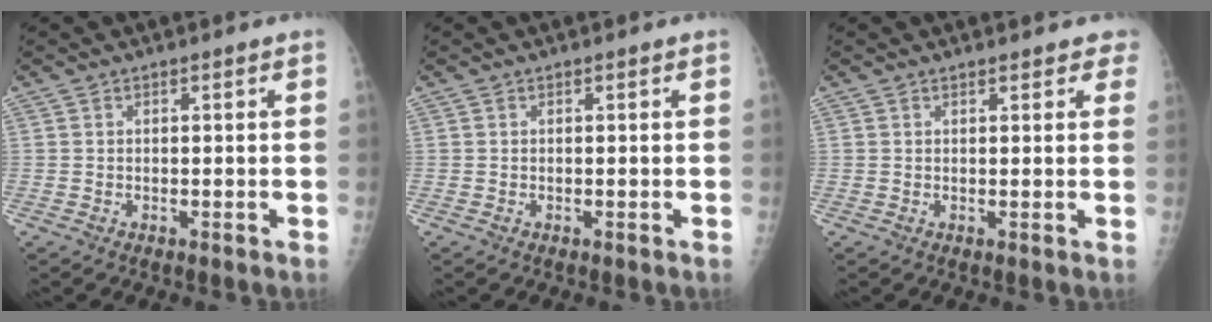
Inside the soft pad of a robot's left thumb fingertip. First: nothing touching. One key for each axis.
{"total": 0.0}
{"total": 3.3, "fx": 2.8, "fy": 1.4, "fz": 1.1, "tx": 0.017, "ty": -0.003, "tz": 0.021}